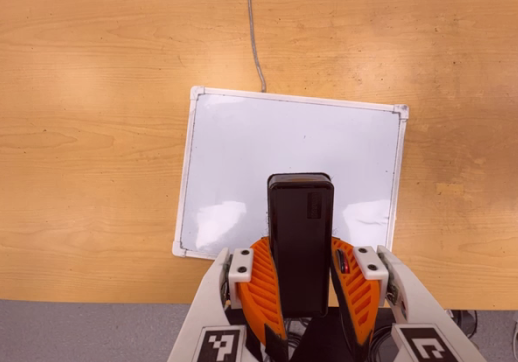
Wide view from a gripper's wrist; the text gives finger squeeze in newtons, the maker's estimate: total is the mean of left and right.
{"total": 8.5, "left": 6.6, "right": 10.3}